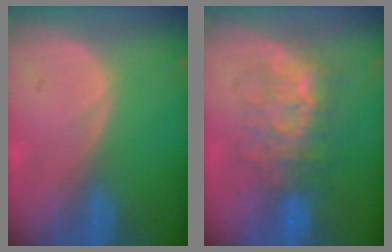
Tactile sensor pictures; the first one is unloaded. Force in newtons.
{"total": 8.1, "press": 7.8, "slide": 1.9}